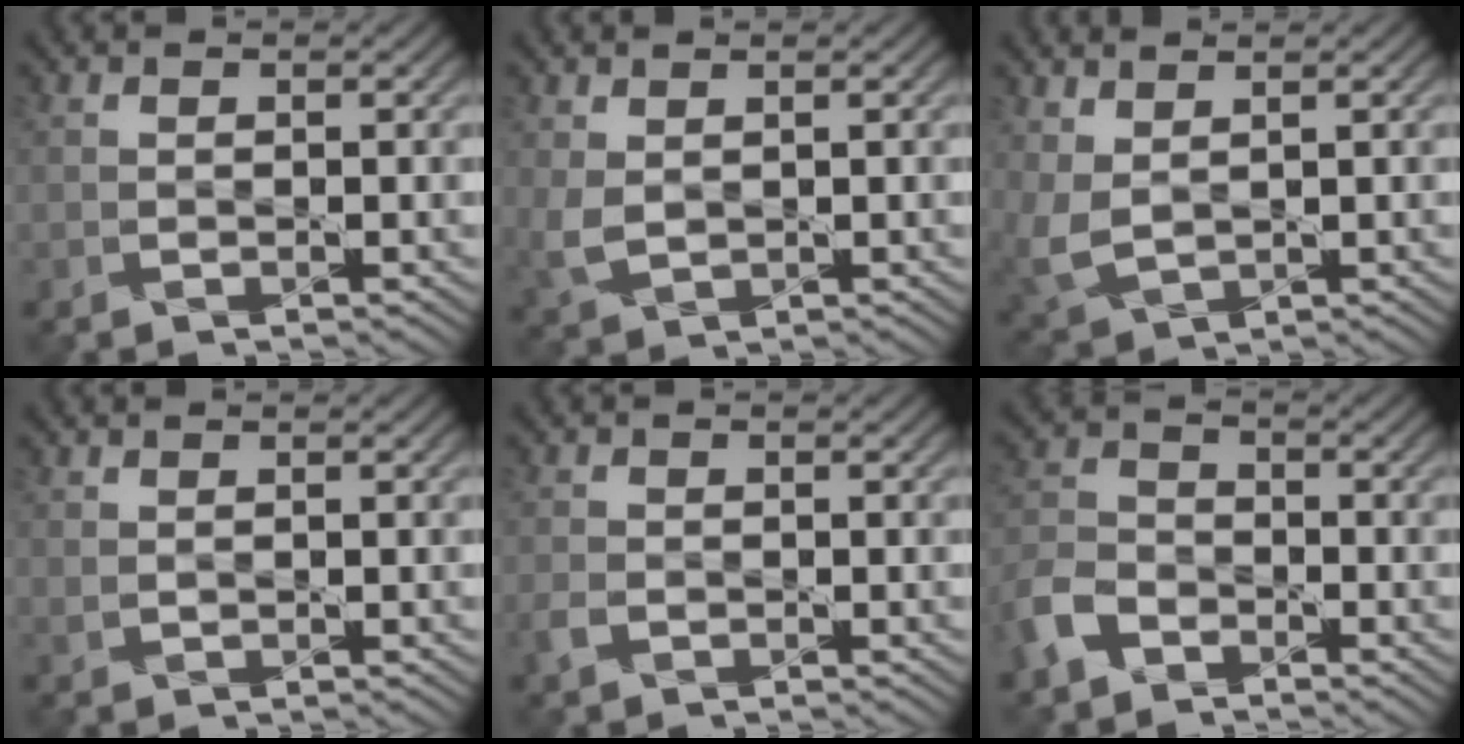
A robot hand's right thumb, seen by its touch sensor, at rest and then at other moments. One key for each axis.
{"total": 3.5, "fx": 0.7, "fy": 2.4, "fz": 2.4, "tx": -0.069, "ty": -0.002, "tz": 0.017}
{"total": 5.1, "fx": 1.6, "fy": 3.2, "fz": 3.7, "tx": -0.113, "ty": -0.008, "tz": 0.040}
{"total": 1.0, "fx": 0.6, "fy": 0.5, "fz": 0.5, "tx": -0.016, "ty": 0.002, "tz": 0.016}
{"total": 2.0, "fx": -0.9, "fy": 1.5, "fz": 1.1, "tx": -0.035, "ty": -0.006, "tz": -0.021}
{"total": 6.2, "fx": -4.1, "fy": 3.8, "fz": 2.6, "tx": -0.077, "ty": 0.000, "tz": -0.099}